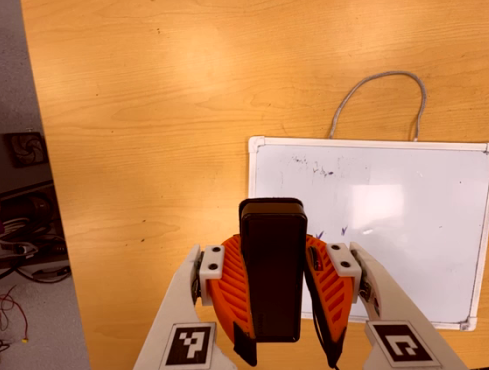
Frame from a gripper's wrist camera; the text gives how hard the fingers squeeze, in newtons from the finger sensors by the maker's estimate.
{"total": 9.2, "left": 7.4, "right": 11.0}